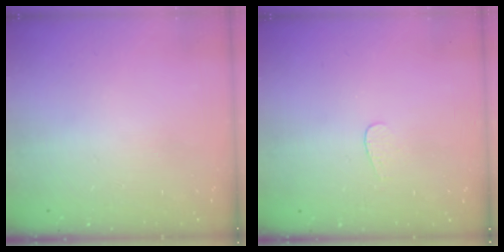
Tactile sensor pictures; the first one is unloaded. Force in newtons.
{"total": 3.5, "press": 3.5, "slide": 0.3}